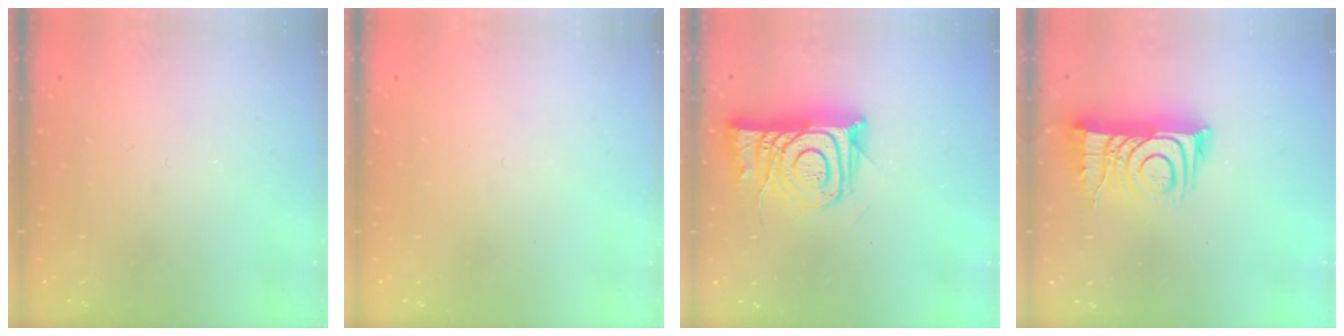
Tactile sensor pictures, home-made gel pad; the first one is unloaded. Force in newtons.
{"total": 0.0}
{"total": 11.6, "press": 11.5, "slide": 1.0}
{"total": 12.7, "press": 12.7, "slide": 0.9}